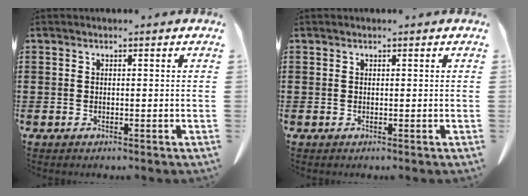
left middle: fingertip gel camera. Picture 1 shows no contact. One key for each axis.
{"total": 0.0}